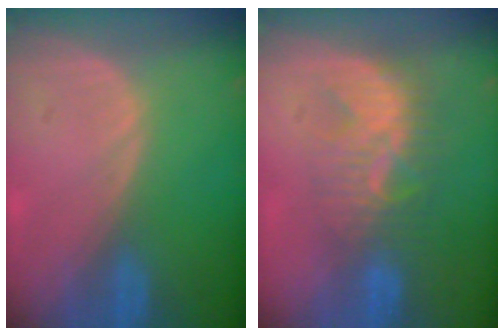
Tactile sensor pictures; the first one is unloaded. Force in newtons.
{"total": 7.7, "press": 7.2, "slide": 2.6}